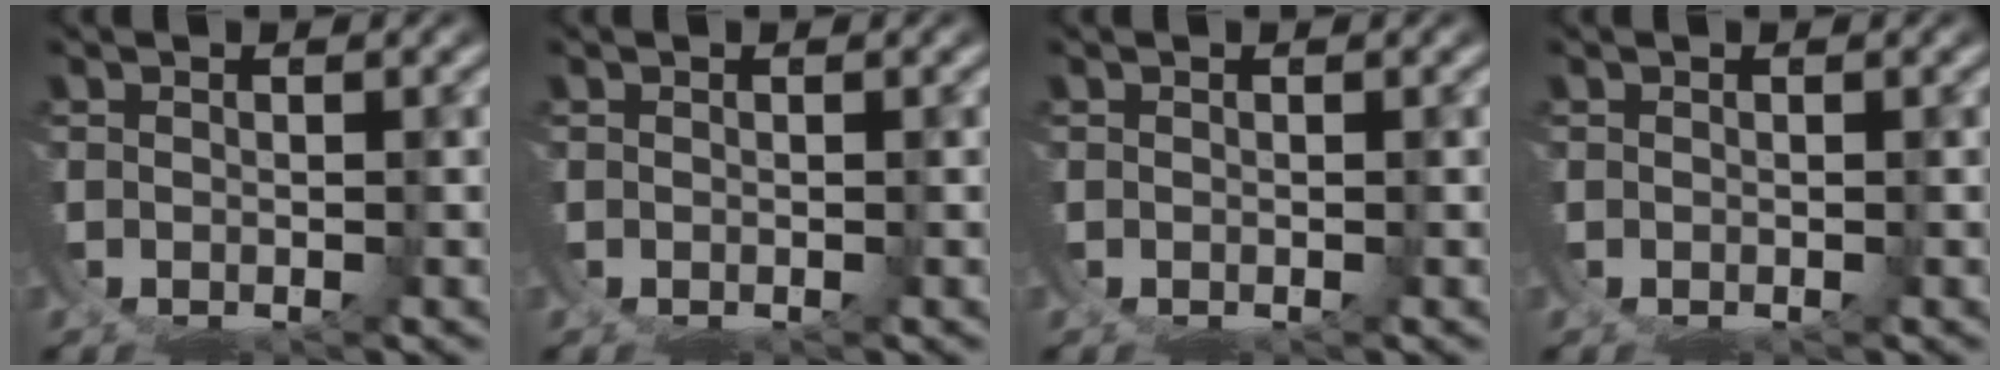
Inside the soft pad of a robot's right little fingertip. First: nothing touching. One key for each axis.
{"total": 0.0}
{"total": 0.0}
{"total": 0.0}